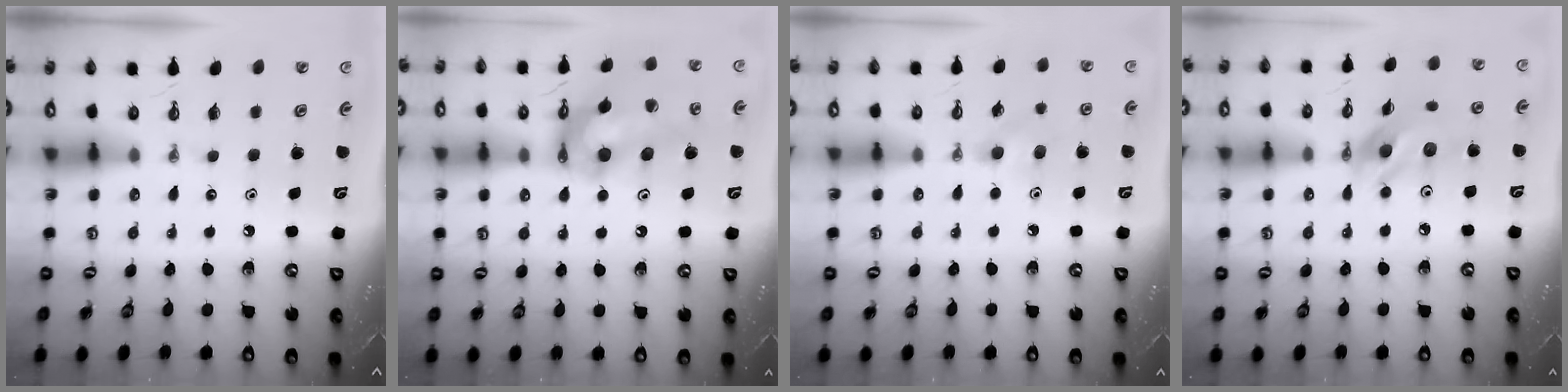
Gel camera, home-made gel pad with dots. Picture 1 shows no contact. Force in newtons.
{"total": 16.8, "press": 16.7, "slide": 1.9}
{"total": 5.3, "press": 5.2, "slide": 1.1}
{"total": 12.3, "press": 12.3, "slide": 0.7}